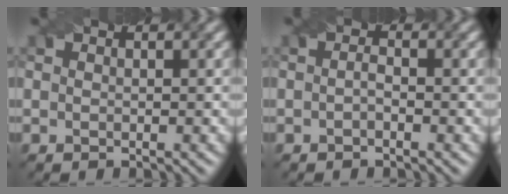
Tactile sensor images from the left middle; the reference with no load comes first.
{"total": 0.9, "force": [-0.4, 0.3, 0.7], "torque": [-0.018, 0.001, -0.008]}